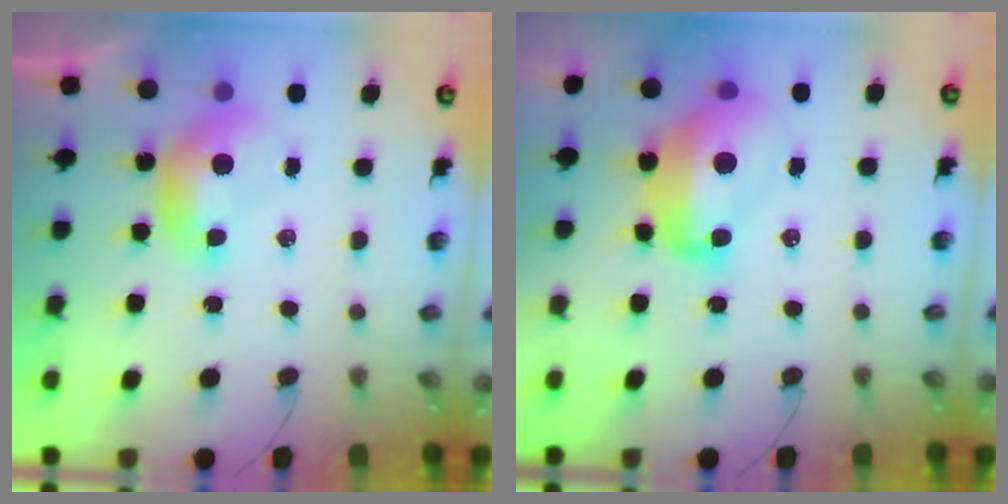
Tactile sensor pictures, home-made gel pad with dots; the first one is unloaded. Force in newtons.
{"total": 9.6, "press": 9.5, "slide": 1.3}